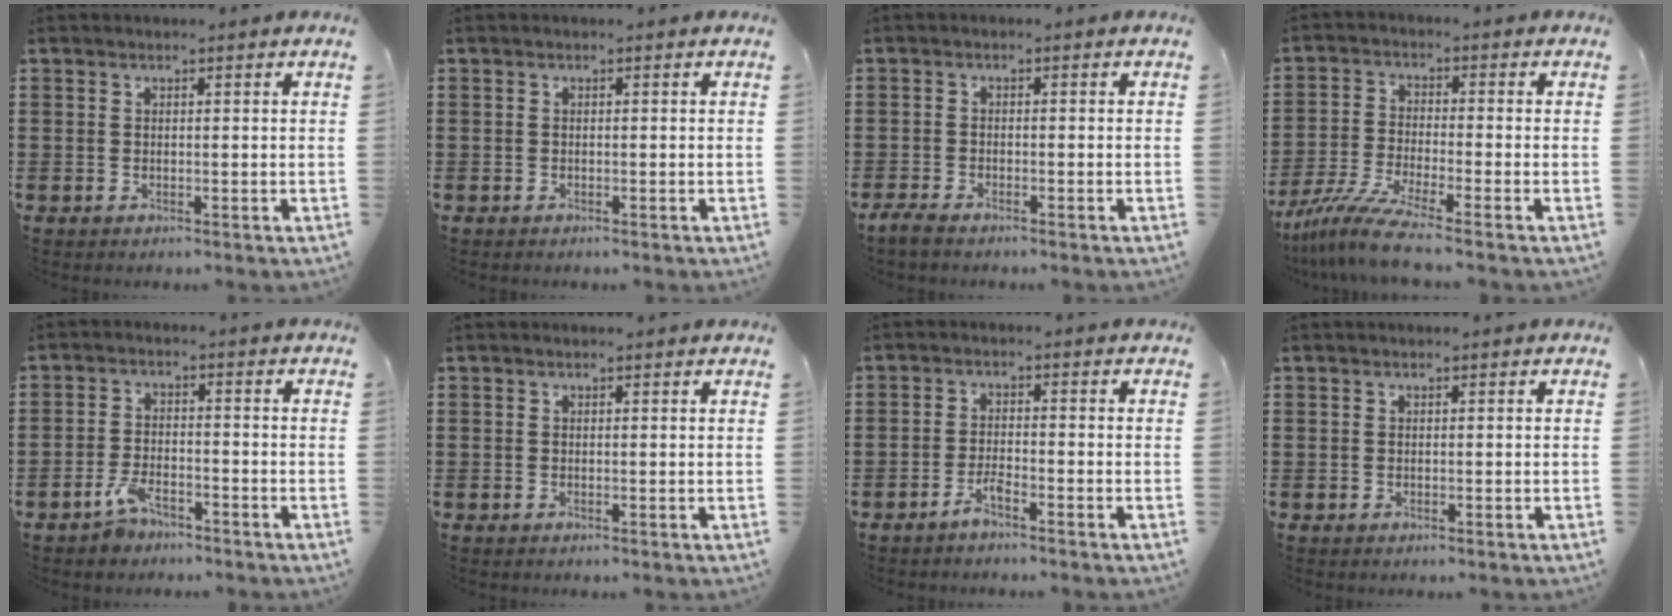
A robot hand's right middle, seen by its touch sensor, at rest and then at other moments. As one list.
[{"total": 0.0}, {"total": 1.7, "force": [-1.4, 0.2, 0.9], "torque": [-0.031, -0.005, -0.031]}, {"total": 7.4, "force": [-5.8, 0.1, 4.7], "torque": [-0.114, -0.021, -0.115]}, {"total": 3.8, "force": [-3.0, 1.4, 1.8], "torque": [-0.046, 0.004, -0.061]}, {"total": 0.0}, {"total": 2.5, "force": [-2.0, 0.2, 1.6], "torque": [-0.036, 0.004, -0.040]}, {"total": 0.0}]